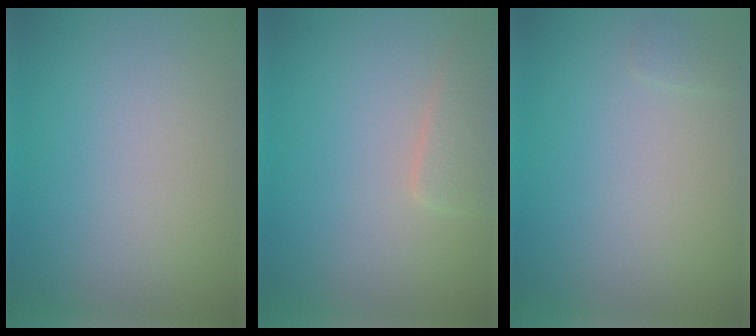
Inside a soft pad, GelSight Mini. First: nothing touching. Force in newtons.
{"total": 2.0, "press": 2.0, "slide": 0.2}
{"total": 0.7, "press": 0.7, "slide": 0.0}